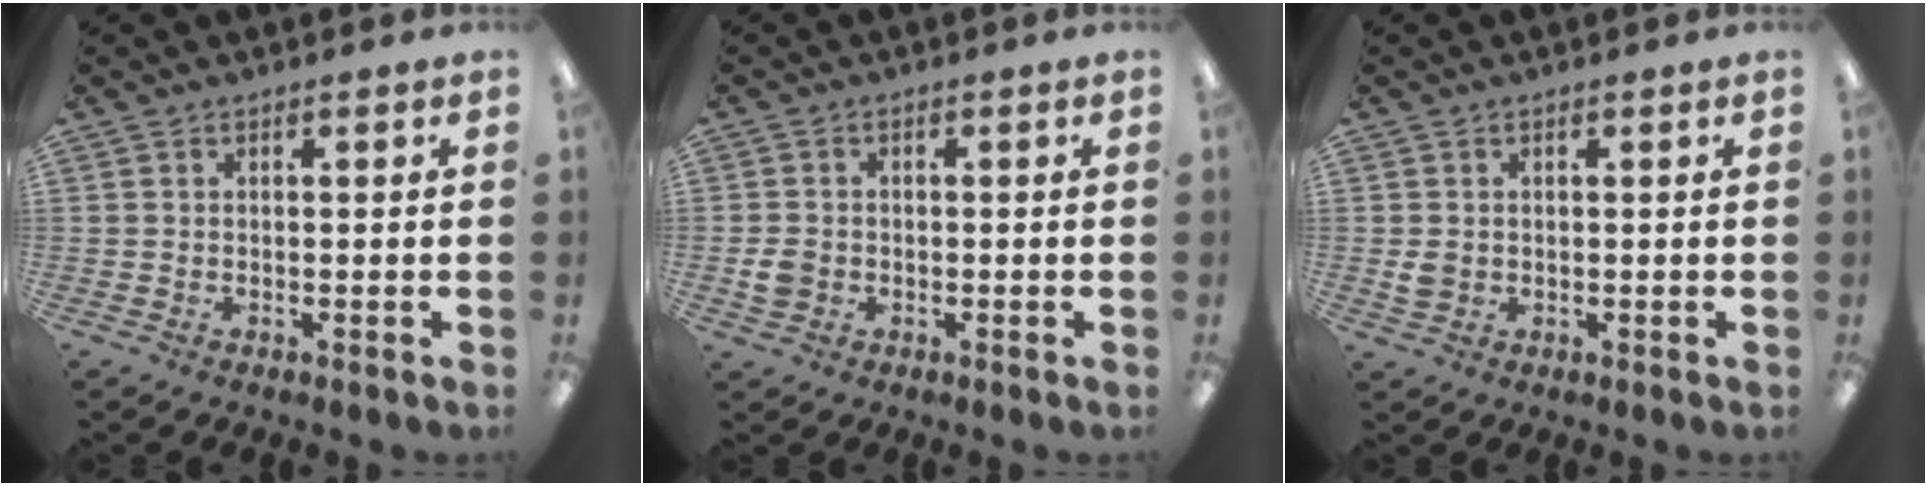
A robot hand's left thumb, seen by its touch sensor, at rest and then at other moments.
{"total": 3.2, "force": [-0.6, 2.8, 1.5], "torque": [-0.015, 0.002, -0.011]}
{"total": 2.5, "force": [0.4, 2.2, 1.1], "torque": [-0.005, -0.002, 0.004]}